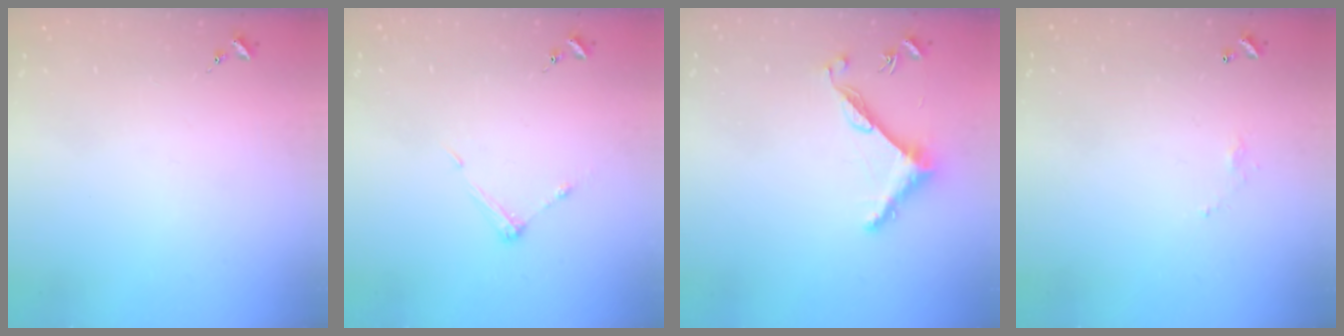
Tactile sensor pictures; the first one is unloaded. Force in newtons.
{"total": 5.3, "press": 5.2, "slide": 0.2}
{"total": 7.5, "press": 7.5, "slide": 0.5}
{"total": 3.7, "press": 3.7, "slide": 0.1}